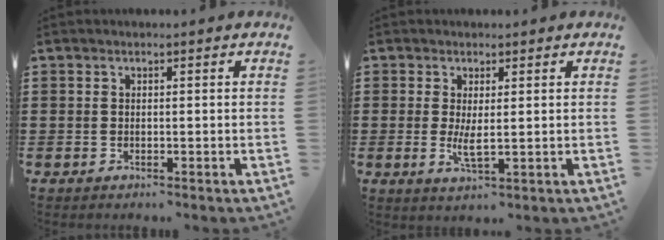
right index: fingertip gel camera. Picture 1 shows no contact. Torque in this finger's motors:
{"motor_torque": [1.08, 1.06, 0.34, 0.06]}